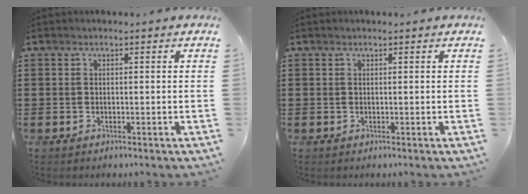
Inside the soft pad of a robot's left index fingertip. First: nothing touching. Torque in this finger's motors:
{"motor_torque": [-1.13, 1.01, -0.44, -0.09]}